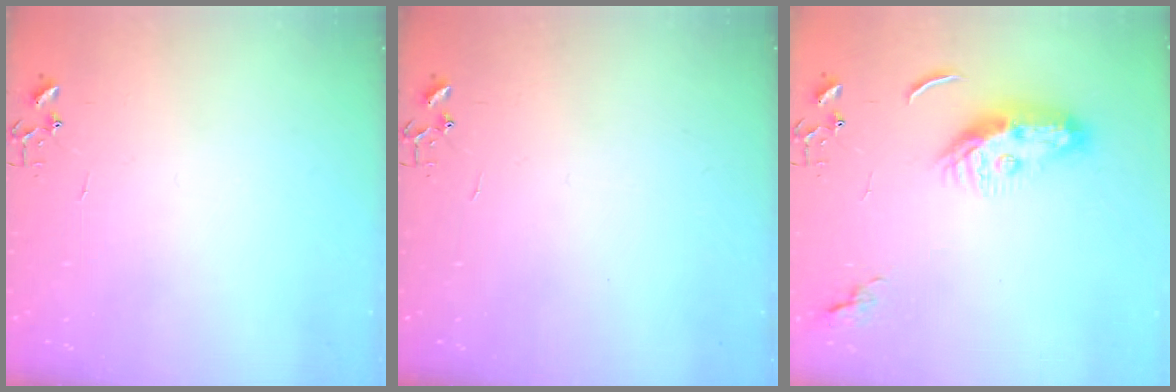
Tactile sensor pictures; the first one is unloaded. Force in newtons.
{"total": 0.0}
{"total": 9.3, "press": 9.2, "slide": 1.2}